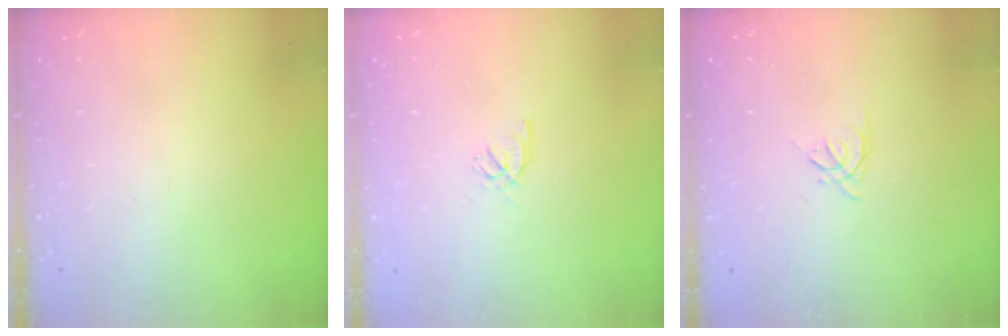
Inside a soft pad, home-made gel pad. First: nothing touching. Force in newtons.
{"total": 2.1, "press": 2.1, "slide": 0.2}
{"total": 2.5, "press": 2.4, "slide": 0.5}